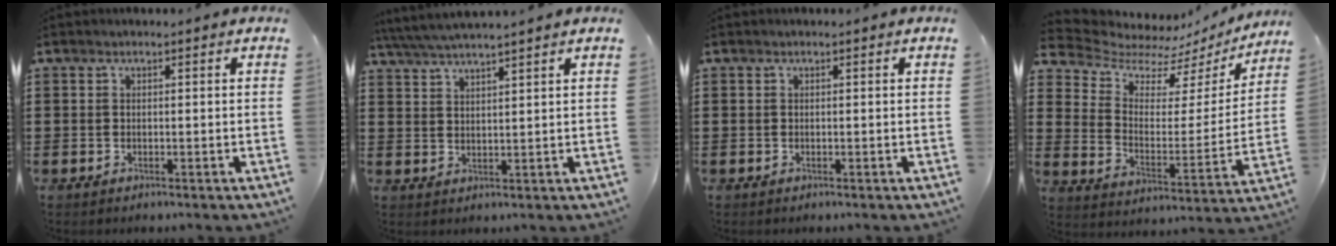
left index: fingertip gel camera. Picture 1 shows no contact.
{"total": 3.6, "force": [3.2, -0.7, 1.6], "torque": [-0.039, -0.011, 0.058]}
{"total": 0.0}
{"total": 6.5, "force": [5.6, 2.7, 1.7], "torque": [-0.060, -0.046, 0.096]}